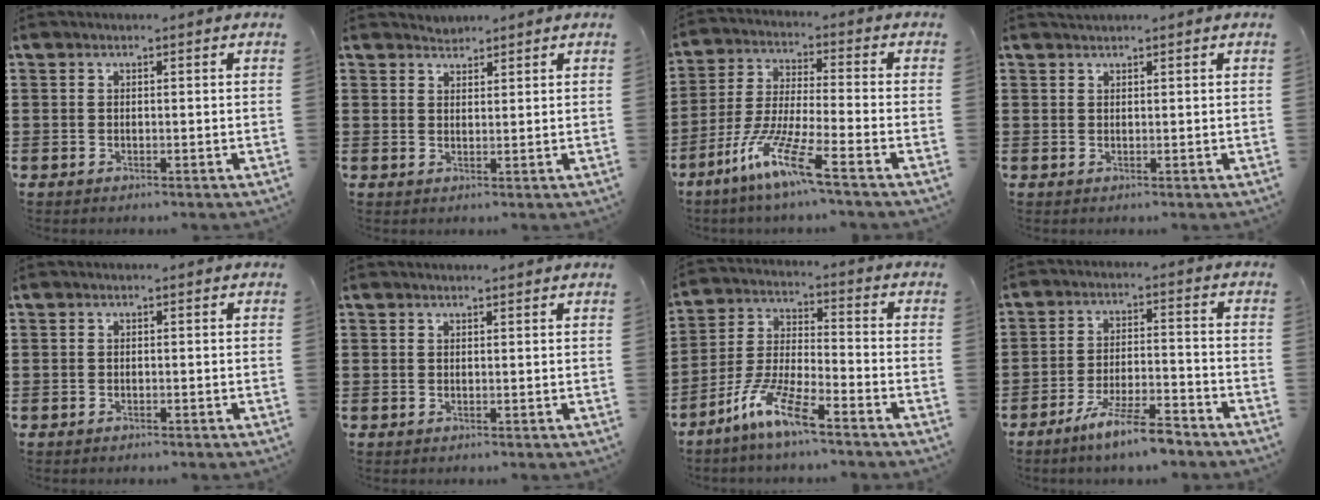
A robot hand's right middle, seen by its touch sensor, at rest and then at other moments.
{"total": 0.8, "force": [0.7, 0.1, -0.5], "torque": [0.007, 0.002, 0.014]}
{"total": 9.5, "force": [-6.8, 0.5, 6.7], "torque": [-0.153, -0.013, -0.137]}
{"total": 0.7, "force": [0.7, 0.0, 0.1], "torque": [-0.004, -0.002, 0.013]}
{"total": 0.5, "force": [-0.5, 0.1, 0.1], "torque": [-0.003, -0.001, -0.010]}
{"total": 0.5, "force": [0.5, 0.0, 0.0], "torque": [0.000, -0.002, 0.010]}
{"total": 8.6, "force": [-6.4, 1.0, 5.7], "torque": [-0.130, -0.008, -0.125]}
{"total": 7.5, "force": [-6.2, 0.6, 4.2], "torque": [-0.083, -0.002, -0.116]}